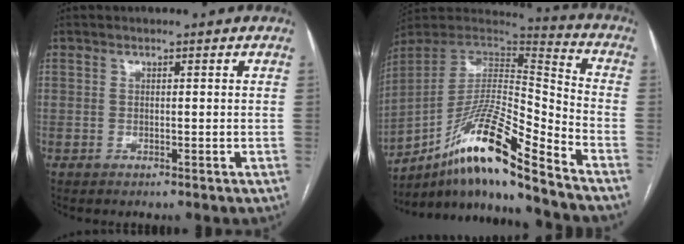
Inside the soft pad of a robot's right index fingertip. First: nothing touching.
{"total": 18.0, "force": [-12.6, 1.0, 12.9], "torque": [-0.255, 0.006, -0.225]}